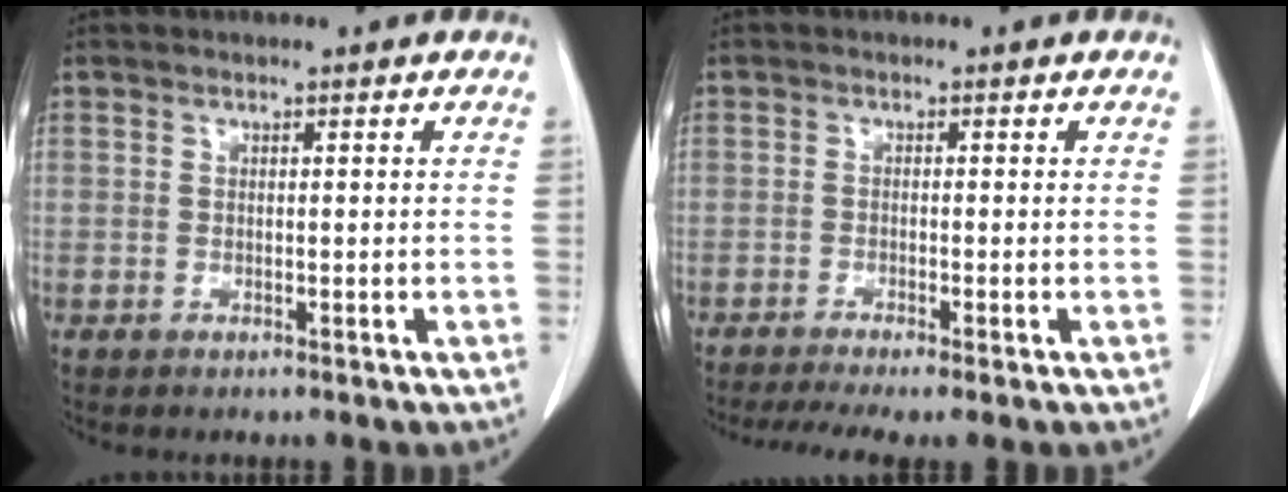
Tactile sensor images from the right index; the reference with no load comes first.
{"total": 5.7, "force": [-4.1, 0.6, 4.0], "torque": [-0.064, -0.010, -0.068]}